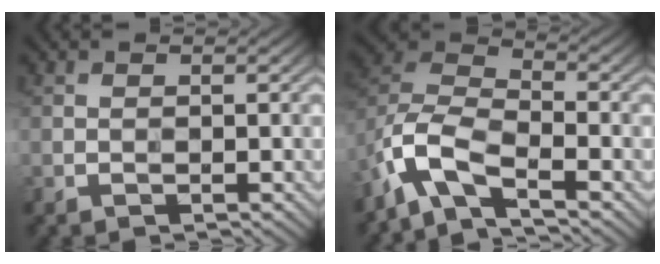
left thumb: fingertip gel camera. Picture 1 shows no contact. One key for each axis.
{"total": 7.7, "fx": -5.4, "fy": 2.5, "fz": 4.9, "tx": -0.111, "ty": 0.002, "tz": -0.129}